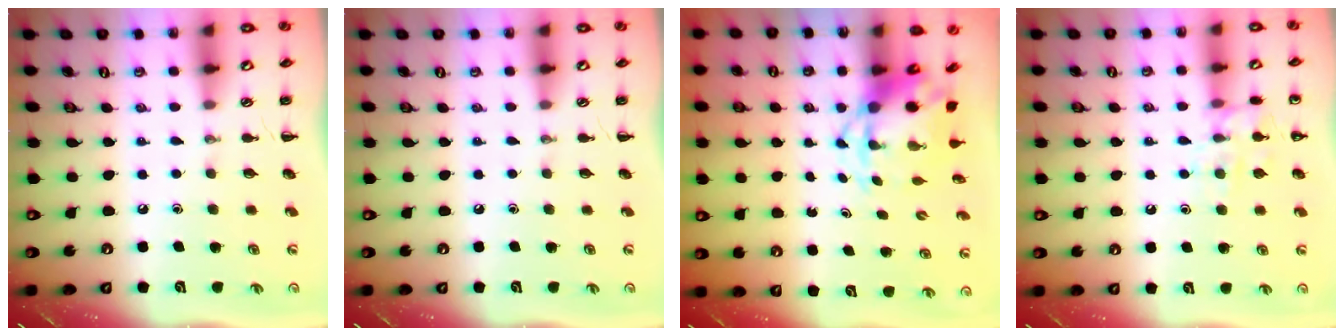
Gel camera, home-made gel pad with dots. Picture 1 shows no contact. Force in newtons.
{"total": 0.0}
{"total": 4.5, "press": 4.4, "slide": 0.9}
{"total": 10.3, "press": 10.3, "slide": 0.9}